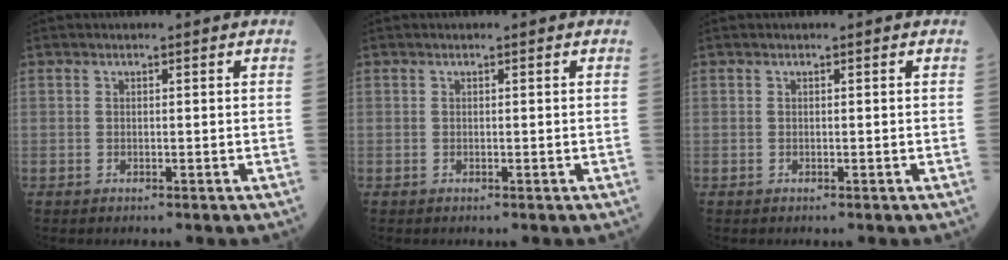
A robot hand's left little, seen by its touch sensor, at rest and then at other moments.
{"total": 0.0}
{"total": 0.0}